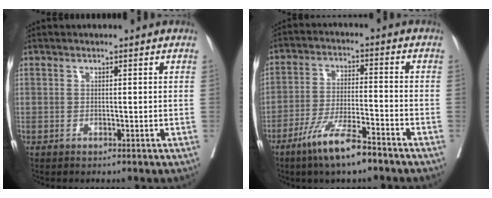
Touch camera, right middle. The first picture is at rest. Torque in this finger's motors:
{"motor_torque": [1.17, -0.84, 0.48, 0.10]}